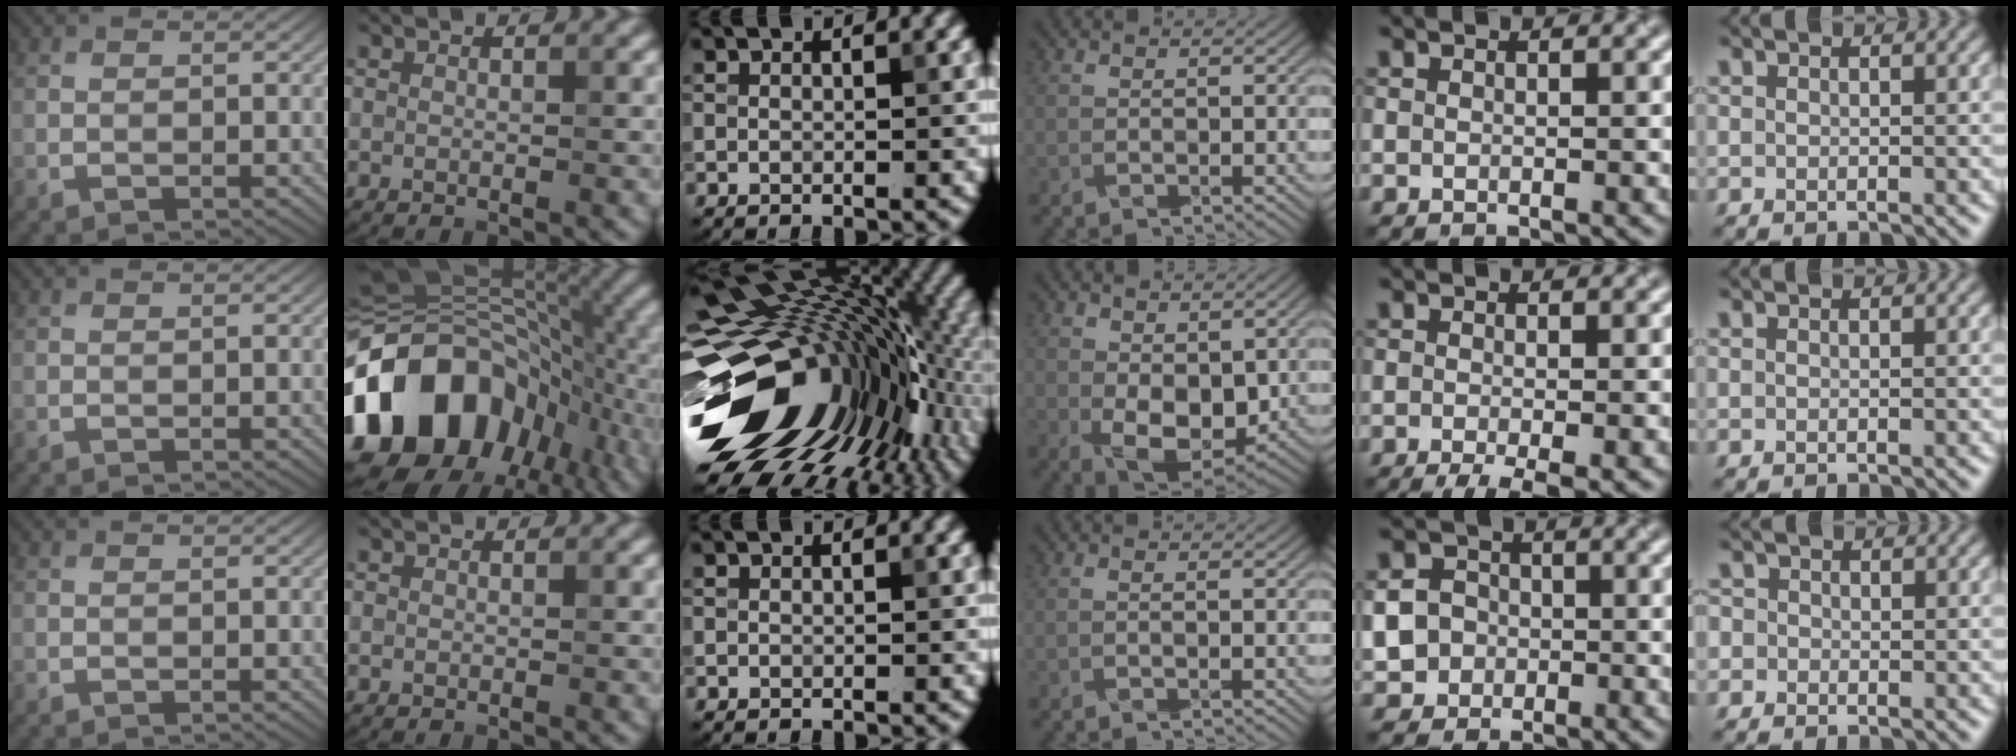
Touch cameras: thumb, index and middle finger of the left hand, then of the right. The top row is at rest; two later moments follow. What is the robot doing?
{"motion": "fold", "object": "paper towel"}